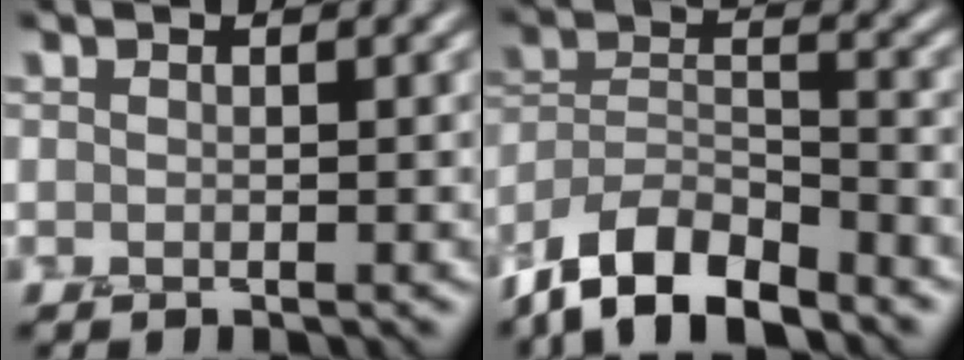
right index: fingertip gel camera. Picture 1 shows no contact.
{"total": 8.2, "force": [-6.4, 3.0, 4.1], "torque": [-0.068, 0.000, -0.126]}